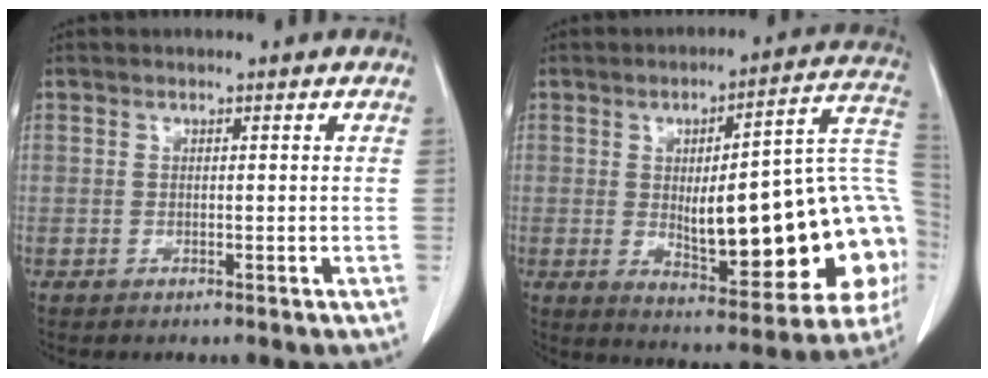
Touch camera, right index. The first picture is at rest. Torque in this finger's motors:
{"motor_torque": [2.13, 0.00, 0.54, 0.21]}